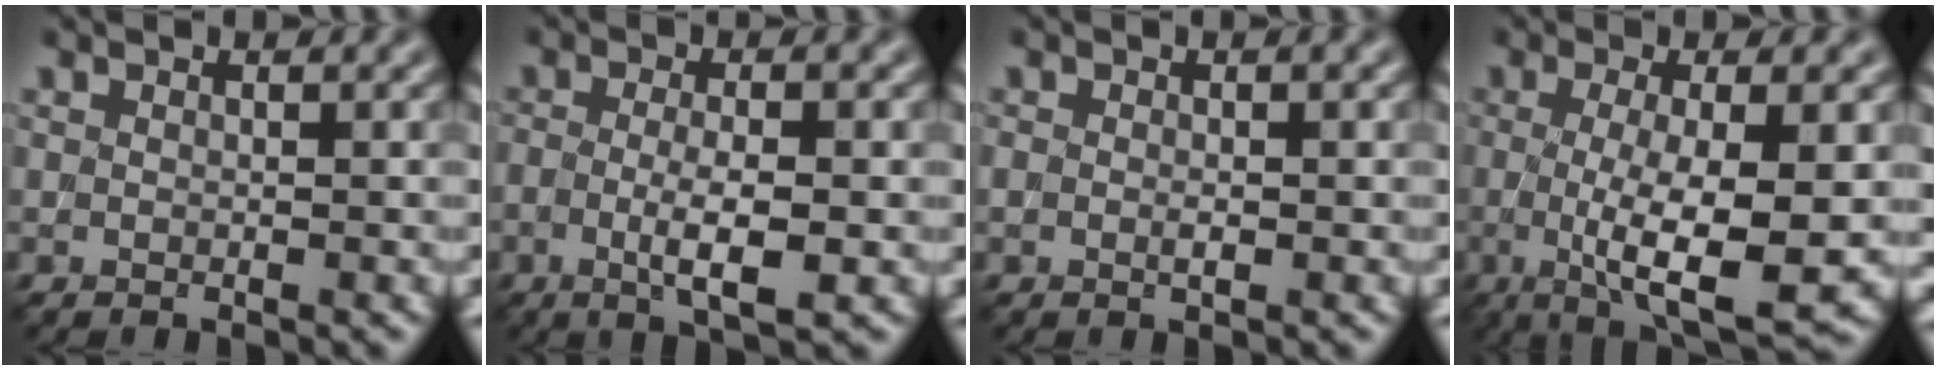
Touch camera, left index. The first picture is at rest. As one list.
[{"total": 3.8, "force": [-0.8, 0.9, 3.6], "torque": [-0.070, -0.007, -0.015]}, {"total": 0.7, "force": [-0.1, 0.2, 0.7], "torque": [-0.019, 0.000, -0.002]}, {"total": 8.4, "force": [-1.0, 2.1, 8.0], "torque": [-0.128, -0.017, -0.012]}]